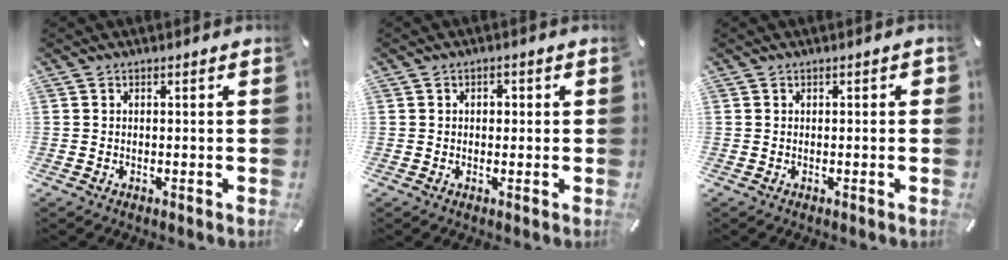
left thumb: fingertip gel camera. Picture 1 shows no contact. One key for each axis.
{"total": 1.7, "fx": -0.1, "fy": 1.4, "fz": 1.0, "tx": -0.012, "ty": 0.004, "tz": -0.007}
{"total": 0.7, "fx": -0.2, "fy": 0.3, "fz": 0.6, "tx": -0.009, "ty": 0.002, "tz": -0.004}